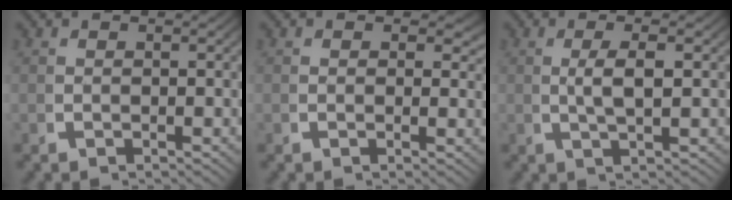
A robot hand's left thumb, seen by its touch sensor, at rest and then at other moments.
{"total": 1.7, "force": [0.9, 1.2, 0.7], "torque": [-0.004, -0.007, 0.009]}
{"total": 2.8, "force": [0.4, 0.7, 2.7], "torque": [-0.058, -0.001, 0.009]}